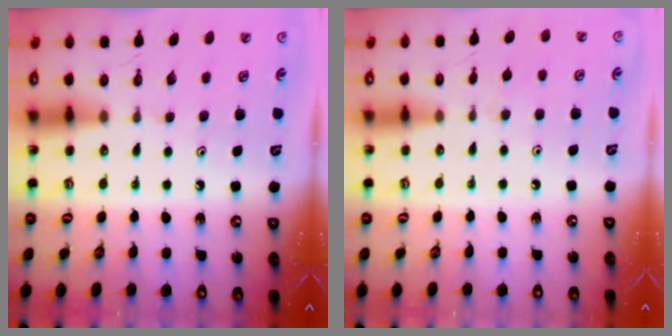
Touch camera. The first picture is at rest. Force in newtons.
{"total": 4.2, "press": 4.1, "slide": 0.6}